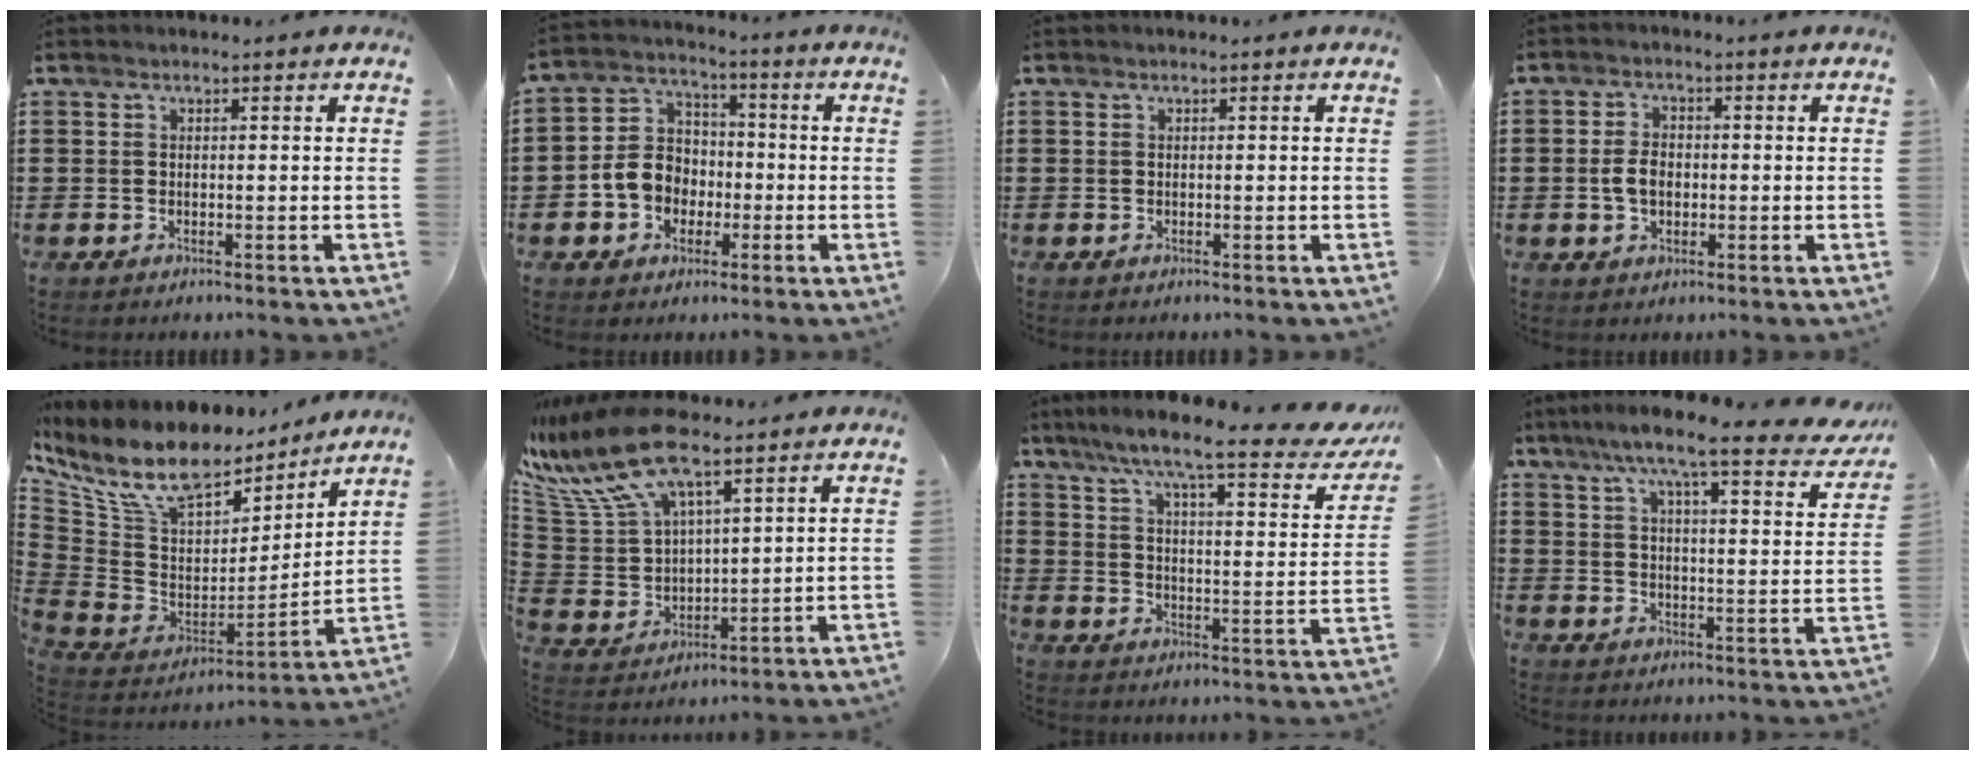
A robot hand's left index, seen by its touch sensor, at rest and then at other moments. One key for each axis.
{"total": 7.3, "fx": -1.9, "fy": 6.4, "fz": 3.0, "tx": -0.088, "ty": 0.021, "tz": -0.039}
{"total": 0.0}
{"total": 4.0, "fx": -0.4, "fy": 2.5, "fz": 3.1, "tx": -0.074, "ty": 0.001, "tz": -0.012}
{"total": 11.7, "fx": 8.2, "fy": 4.9, "fz": 6.7, "tx": -0.167, "ty": -0.049, "tz": 0.149}
{"total": 13.3, "fx": 9.3, "fy": 4.1, "fz": 8.5, "tx": -0.213, "ty": -0.031, "tz": 0.162}
{"total": 8.7, "fx": 6.8, "fy": 0.0, "fz": 5.4, "tx": -0.116, "ty": -0.050, "tz": 0.101}
{"total": 8.7, "fx": 7.0, "fy": 0.1, "fz": 5.2, "tx": -0.110, "ty": -0.041, "tz": 0.111}